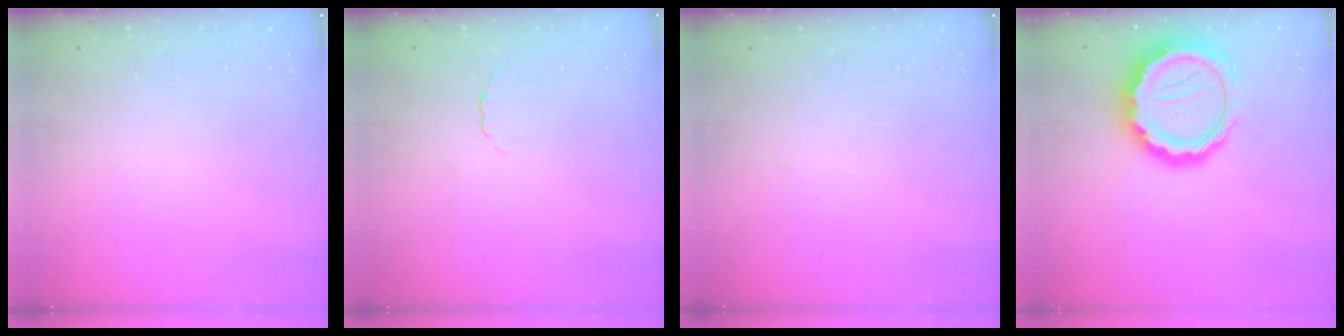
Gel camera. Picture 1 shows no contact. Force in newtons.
{"total": 1.2, "press": 1.2, "slide": 0.3}
{"total": 0.0}
{"total": 14.4, "press": 14.2, "slide": 2.9}